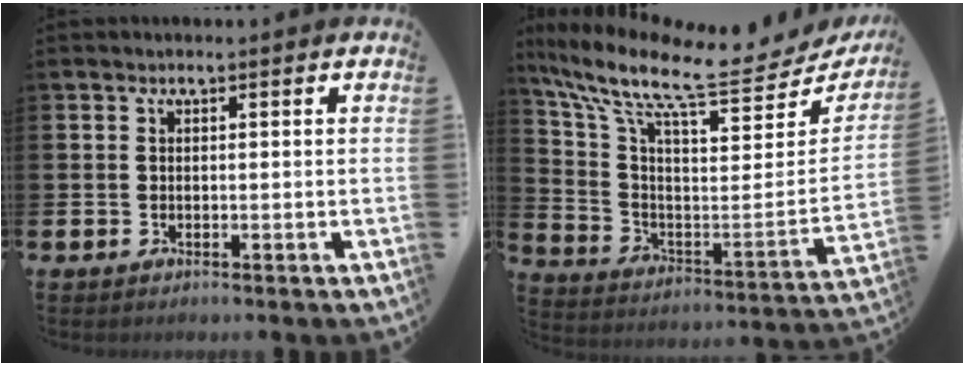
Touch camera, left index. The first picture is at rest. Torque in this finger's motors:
{"motor_torque": [1.08, -1.06, 1.05, 0.21]}